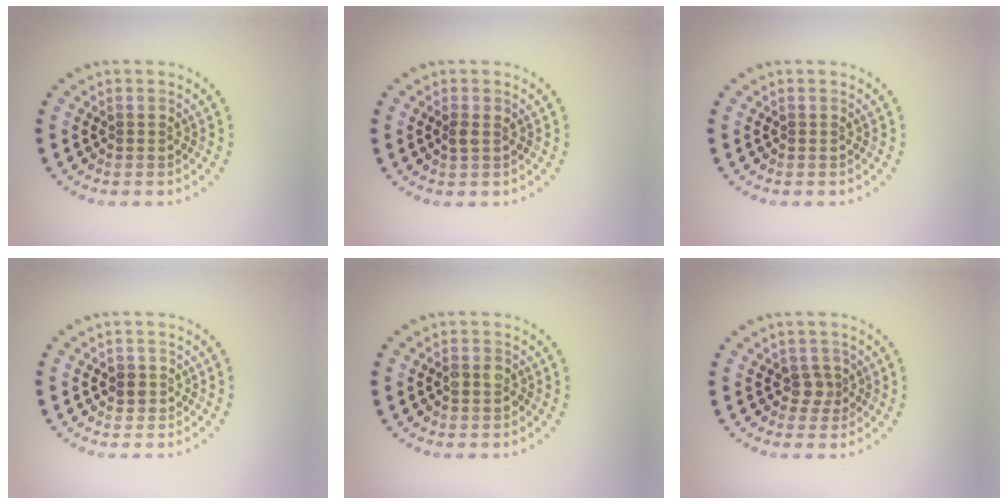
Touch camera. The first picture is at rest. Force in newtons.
{"total": 0.8, "press": 0.8, "slide": 0.2}
{"total": 0.0}
{"total": 1.3, "press": 1.2, "slide": 0.5}
{"total": 1.6, "press": 1.6, "slide": 0.5}
{"total": 1.7, "press": 1.2, "slide": 1.1}